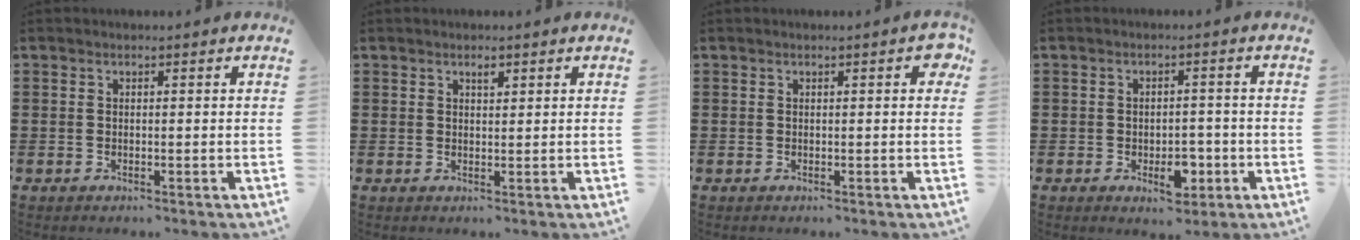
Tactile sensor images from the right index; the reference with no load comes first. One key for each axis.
{"total": 1.2, "fx": 0.7, "fy": 0.5, "fz": 0.8, "tx": -0.017, "ty": 0.002, "tz": 0.013}
{"total": 1.3, "fx": 0.3, "fy": 0.4, "fz": 1.2, "tx": -0.017, "ty": 0.002, "tz": 0.001}
{"total": 5.2, "fx": -2.1, "fy": 2.9, "fz": 3.8, "tx": -0.052, "ty": 0.007, "tz": -0.036}